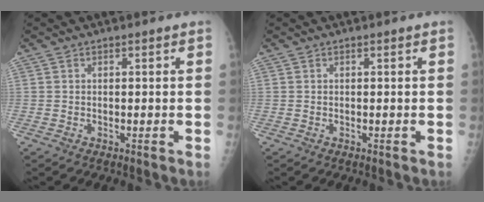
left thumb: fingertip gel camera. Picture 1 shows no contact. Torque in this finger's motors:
{"motor_torque": [0.00, 0.00, 0.00, 0.00, 0.00]}